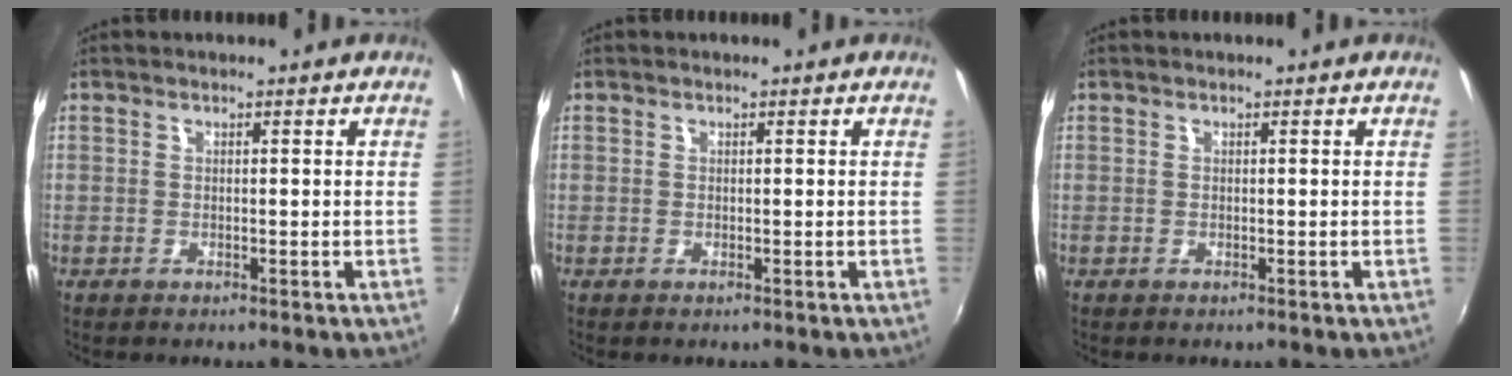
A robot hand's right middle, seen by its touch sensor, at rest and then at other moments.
{"total": 0.0}
{"total": 0.0}